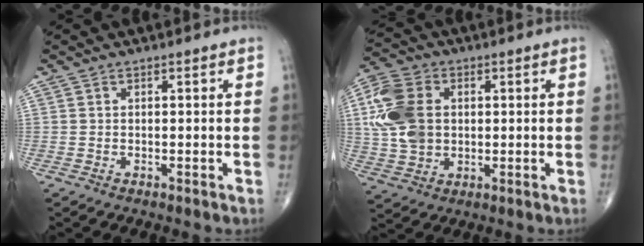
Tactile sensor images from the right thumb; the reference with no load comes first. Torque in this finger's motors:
{"motor_torque": [0.16, 0.20, 0.84, 0.40, 0.12]}